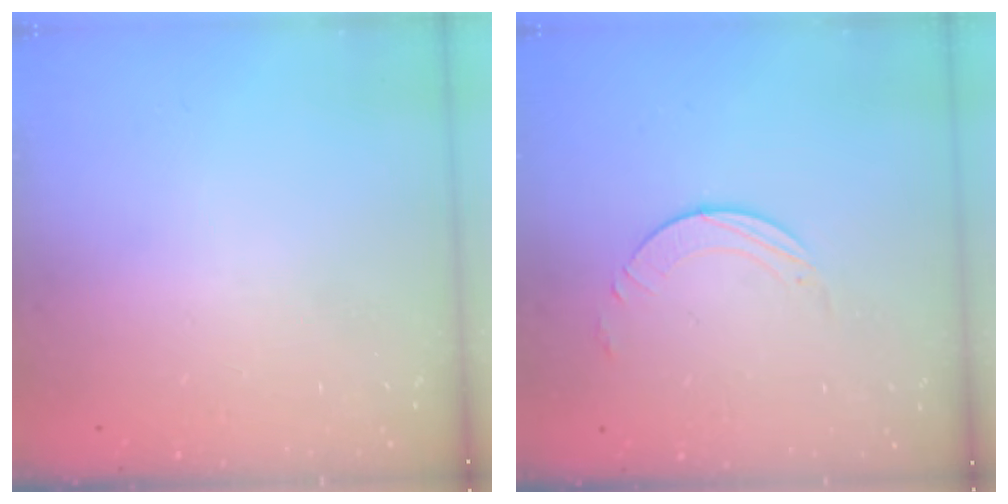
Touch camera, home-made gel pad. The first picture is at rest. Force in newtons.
{"total": 3.9, "press": 3.8, "slide": 0.5}